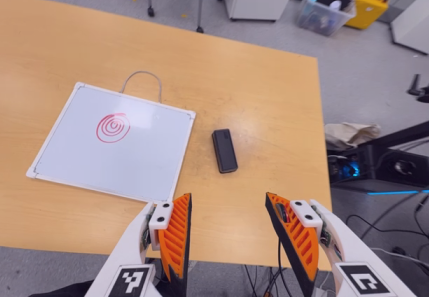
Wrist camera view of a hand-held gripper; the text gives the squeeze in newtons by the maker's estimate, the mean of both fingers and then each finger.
{"total": 0.0}